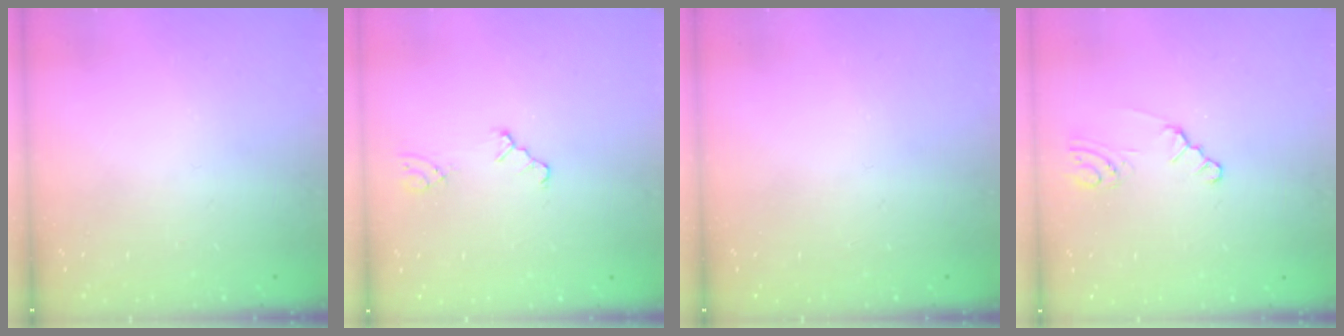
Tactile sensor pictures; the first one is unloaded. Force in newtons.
{"total": 0.0}
{"total": 0.0}
{"total": 1.4, "press": 1.4, "slide": 0.2}